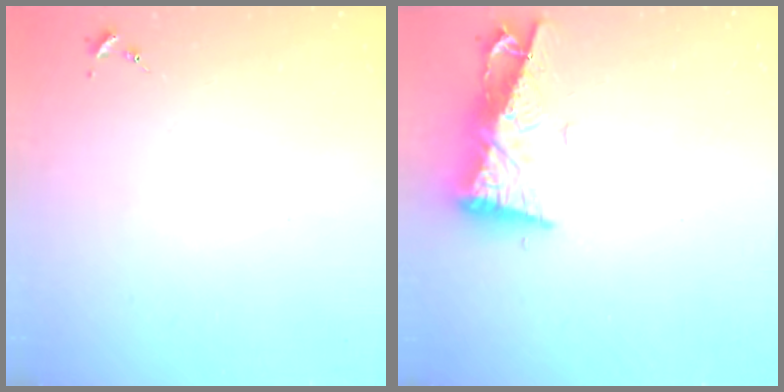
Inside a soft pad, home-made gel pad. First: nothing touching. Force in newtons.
{"total": 9.1, "press": 9.0, "slide": 1.3}